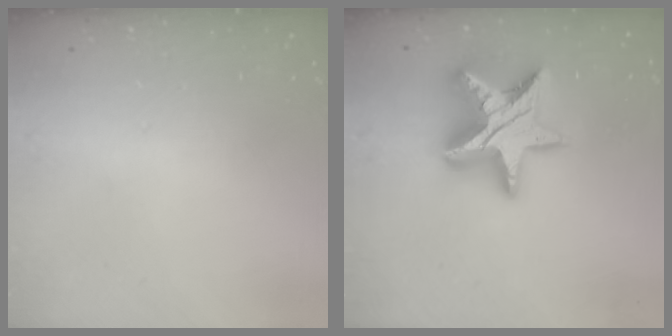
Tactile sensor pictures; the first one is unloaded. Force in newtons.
{"total": 19.4, "press": 19.4, "slide": 1.2}